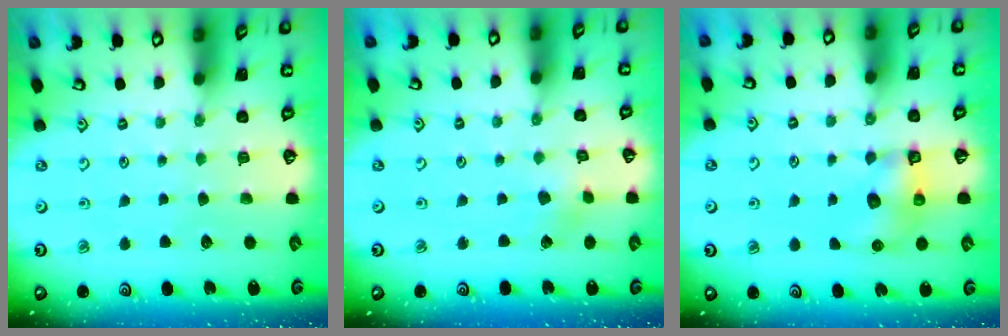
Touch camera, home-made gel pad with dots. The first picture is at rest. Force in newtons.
{"total": 2.5, "press": 2.4, "slide": 0.2}
{"total": 6.3, "press": 6.3, "slide": 0.4}